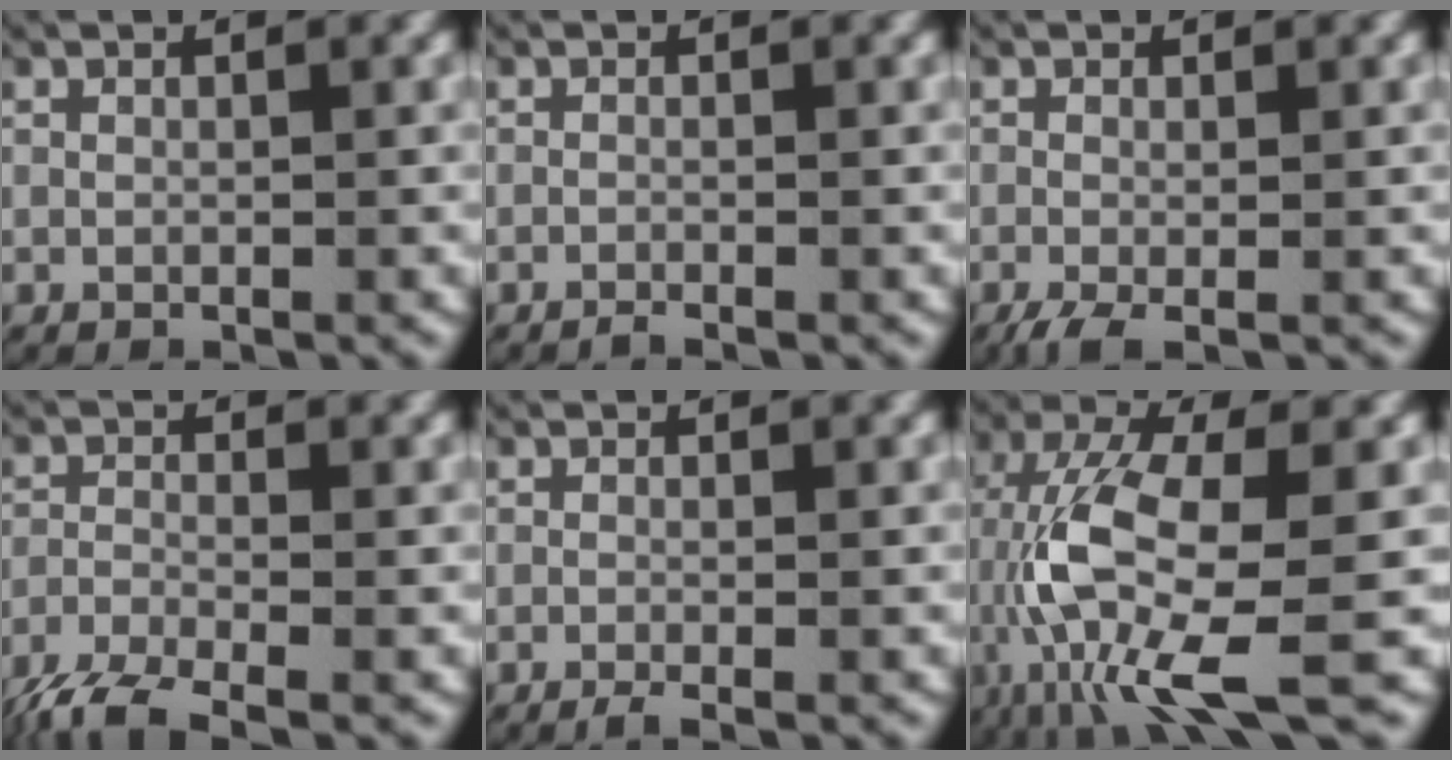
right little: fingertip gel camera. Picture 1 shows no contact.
{"total": 0.8, "force": [-0.7, -0.1, 0.3], "torque": [-0.006, -0.004, -0.012]}
{"total": 2.3, "force": [-1.4, 0.9, 1.6], "torque": [-0.037, -0.013, -0.017]}
{"total": 5.0, "force": [-3.8, 1.6, 2.8], "torque": [-0.065, -0.017, -0.057]}
{"total": 1.5, "force": [-1.2, 0.2, 0.9], "torque": [-0.019, -0.007, -0.017]}
{"total": 8.5, "force": [-1.9, 2.9, 7.8], "torque": [-0.186, -0.030, -0.015]}